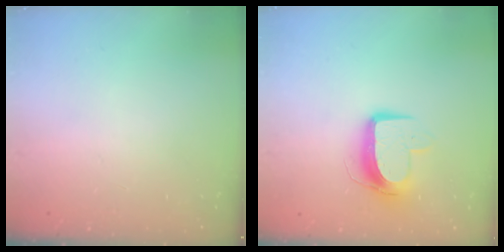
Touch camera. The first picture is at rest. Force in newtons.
{"total": 10.6, "press": 10.6, "slide": 0.2}